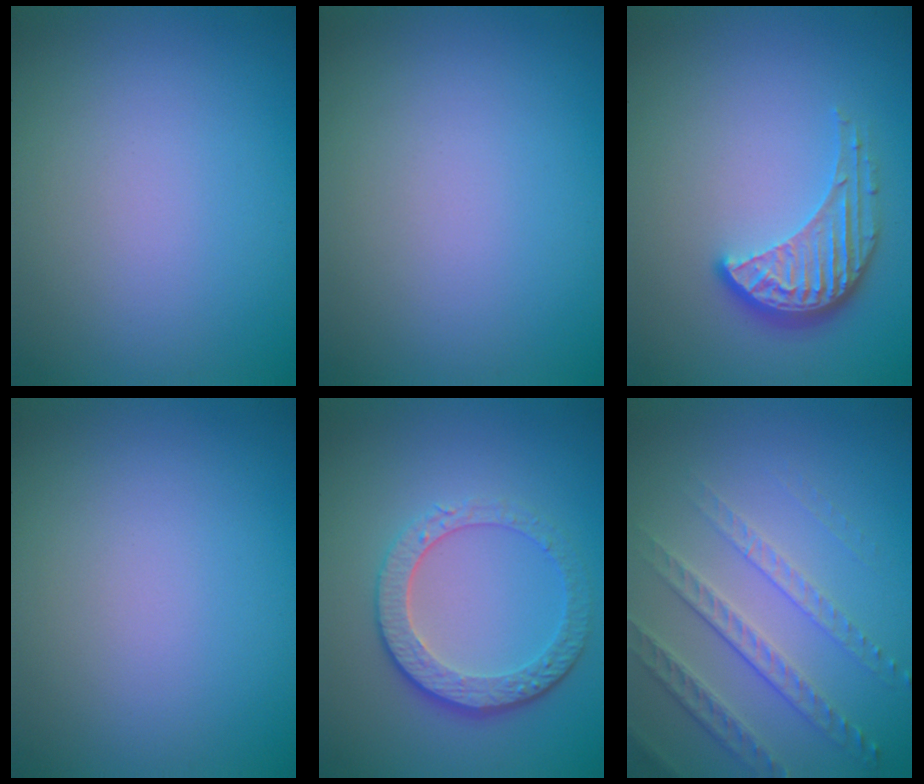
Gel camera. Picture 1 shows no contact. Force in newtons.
{"total": 0.0}
{"total": 4.3, "press": 3.3, "slide": 2.8}
{"total": 0.0}
{"total": 4.7, "press": 3.3, "slide": 3.3}
{"total": 3.6, "press": 3.2, "slide": 1.6}